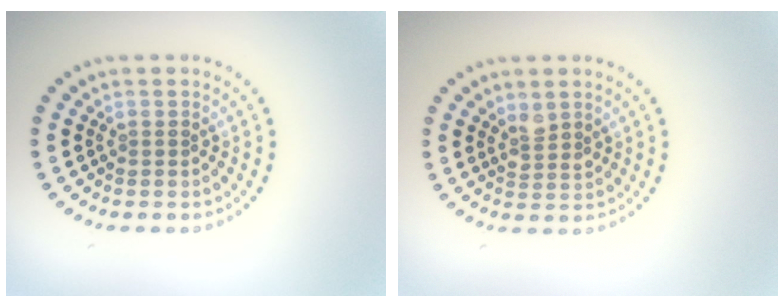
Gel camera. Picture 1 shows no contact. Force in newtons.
{"total": 1.5, "press": 1.3, "slide": 0.8}